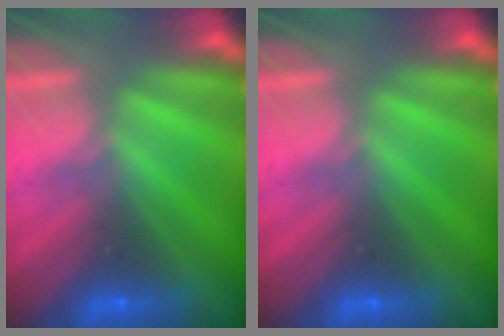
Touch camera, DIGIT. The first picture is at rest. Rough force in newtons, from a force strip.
{"total": 0.0}